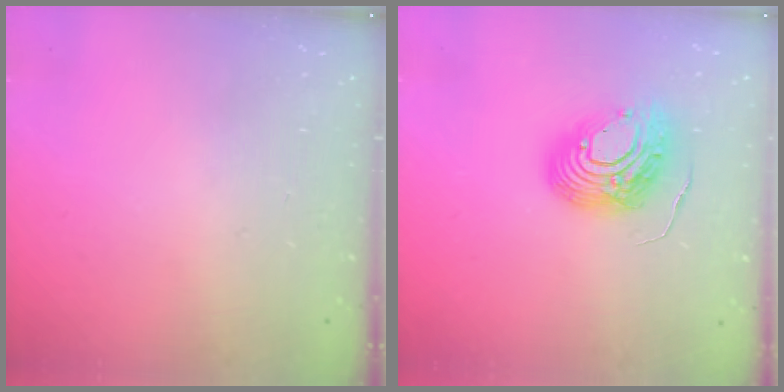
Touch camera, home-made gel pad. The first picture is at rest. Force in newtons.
{"total": 15.0, "press": 14.9, "slide": 1.9}